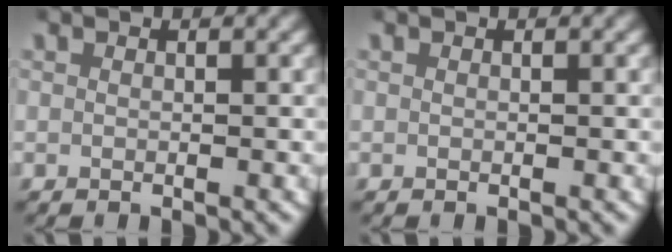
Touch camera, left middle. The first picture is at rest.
{"total": 0.0}